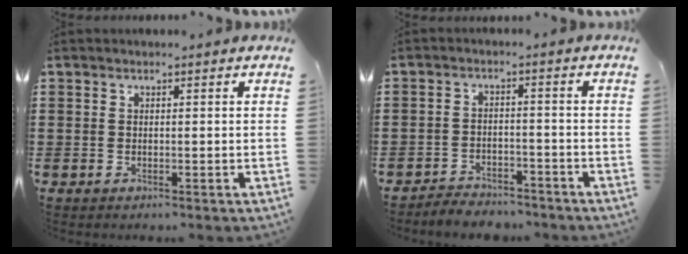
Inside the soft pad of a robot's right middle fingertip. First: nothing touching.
{"total": 3.5, "force": [-3.5, 0.6, -0.1], "torque": [-0.005, 0.003, -0.075]}